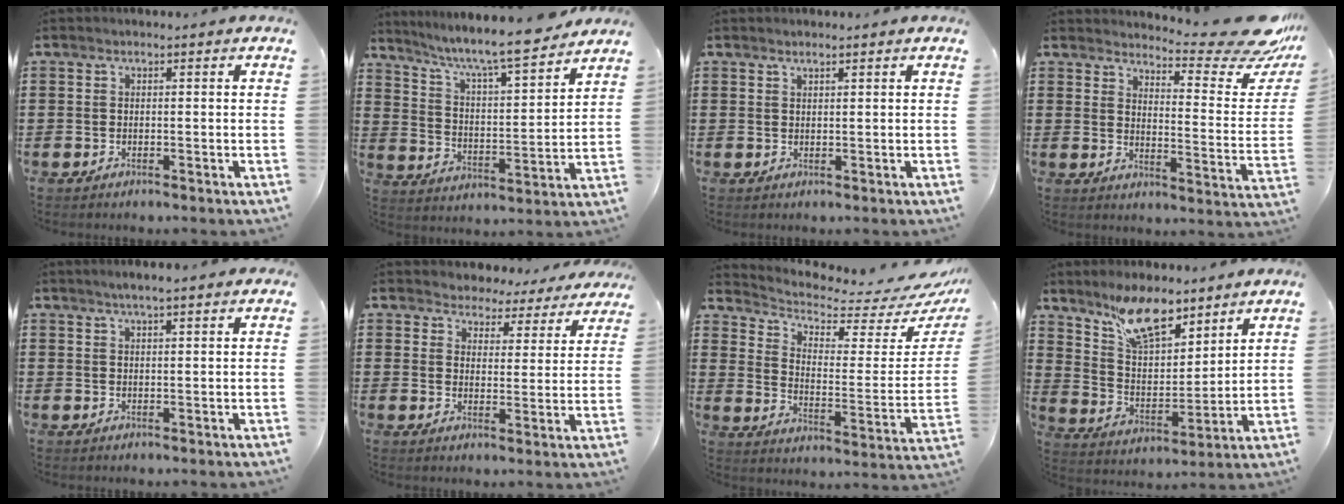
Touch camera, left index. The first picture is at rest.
{"total": 7.6, "force": [6.8, 0.1, 3.4], "torque": [-0.093, -0.044, 0.111]}
{"total": 0.8, "force": [0.7, 0.1, 0.3], "torque": [-0.007, -0.001, 0.013]}
{"total": 9.4, "force": [8.4, 1.2, 4.1], "torque": [-0.058, -0.072, 0.141]}
{"total": 2.5, "force": [1.9, 0.2, 1.5], "torque": [-0.032, 0.006, 0.034]}
{"total": 4.4, "force": [4.3, 1.1, -0.3], "torque": [-0.022, -0.027, 0.075]}
{"total": 4.6, "force": [4.0, 1.4, 1.7], "torque": [-0.061, -0.041, 0.066]}
{"total": 9.7, "force": [7.7, 3.3, 5.0], "torque": [-0.115, -0.027, 0.139]}